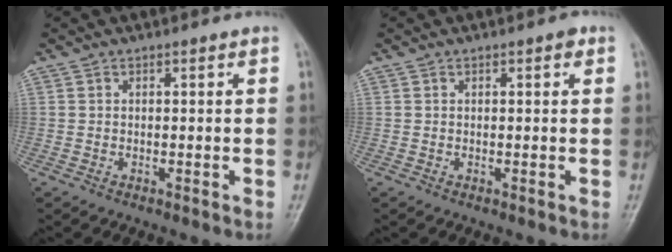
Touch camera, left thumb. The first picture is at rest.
{"total": 1.0, "force": [0.5, 0.4, 0.8], "torque": [-0.010, 0.001, 0.003]}